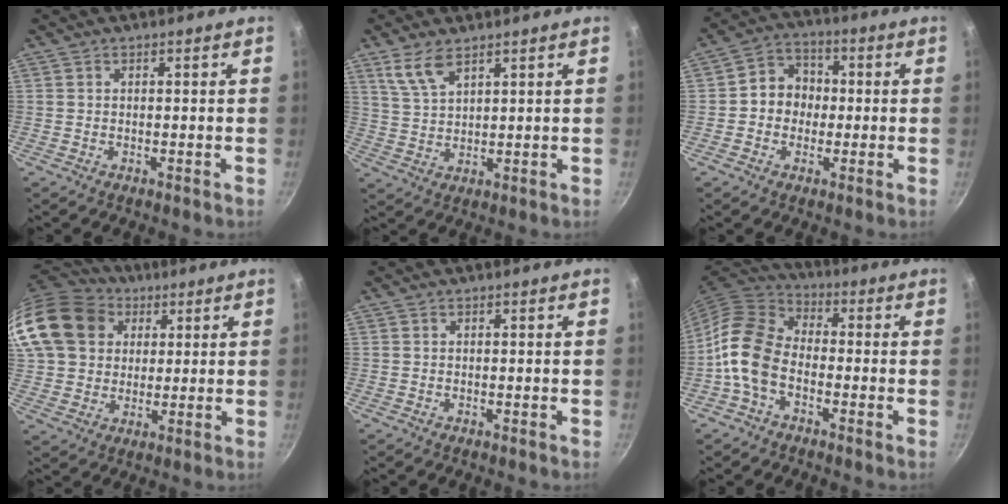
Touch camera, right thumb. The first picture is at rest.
{"total": 6.0, "force": [4.0, 2.3, 3.8], "torque": [-0.073, -0.018, 0.089]}
{"total": 7.8, "force": [-0.3, 6.9, 3.6], "torque": [-0.019, 0.021, -0.020]}
{"total": 21.4, "force": [7.8, 17.1, 10.3], "torque": [-0.214, 0.025, 0.145]}
{"total": 0.0}
{"total": 11.0, "force": [-3.5, 7.4, 7.4], "torque": [-0.123, 0.039, -0.091]}